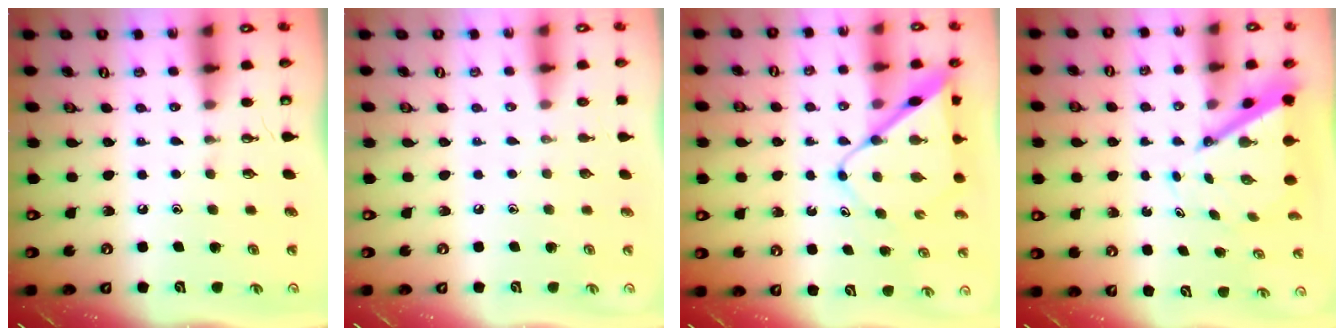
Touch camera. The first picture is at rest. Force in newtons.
{"total": 0.0}
{"total": 8.9, "press": 8.9, "slide": 0.6}
{"total": 6.8, "press": 6.8, "slide": 0.7}